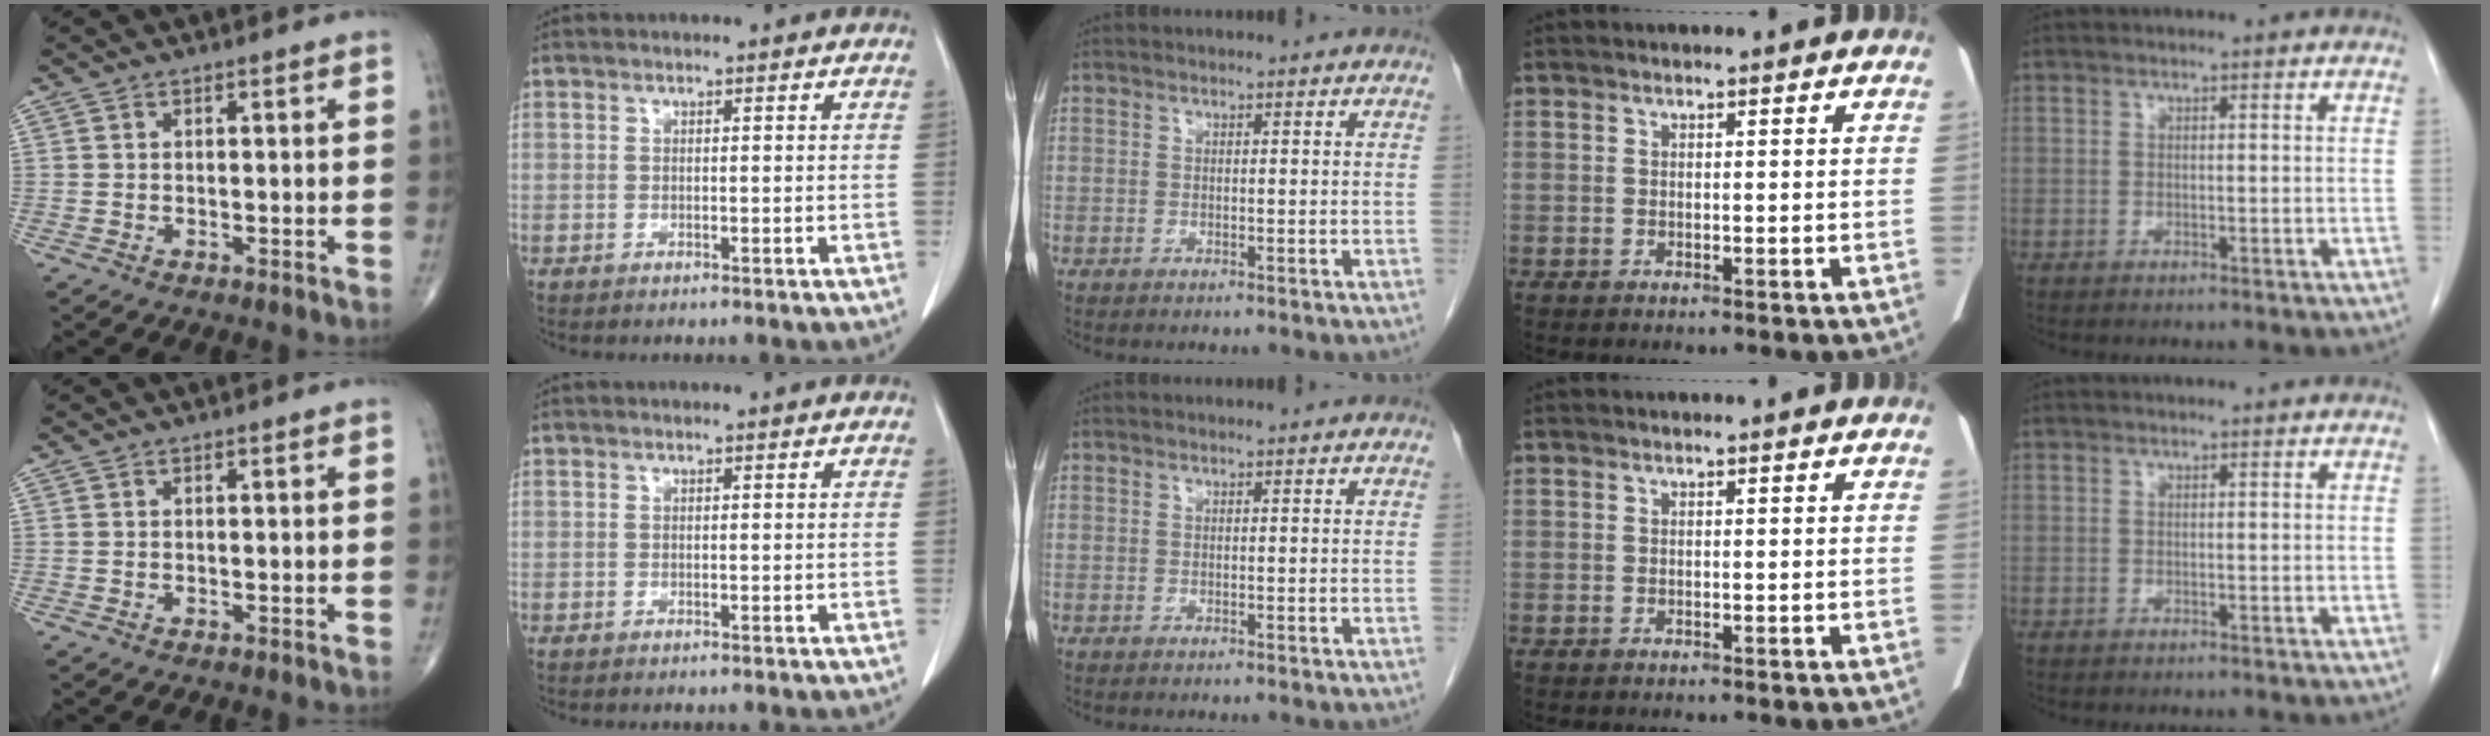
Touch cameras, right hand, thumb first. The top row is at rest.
{}